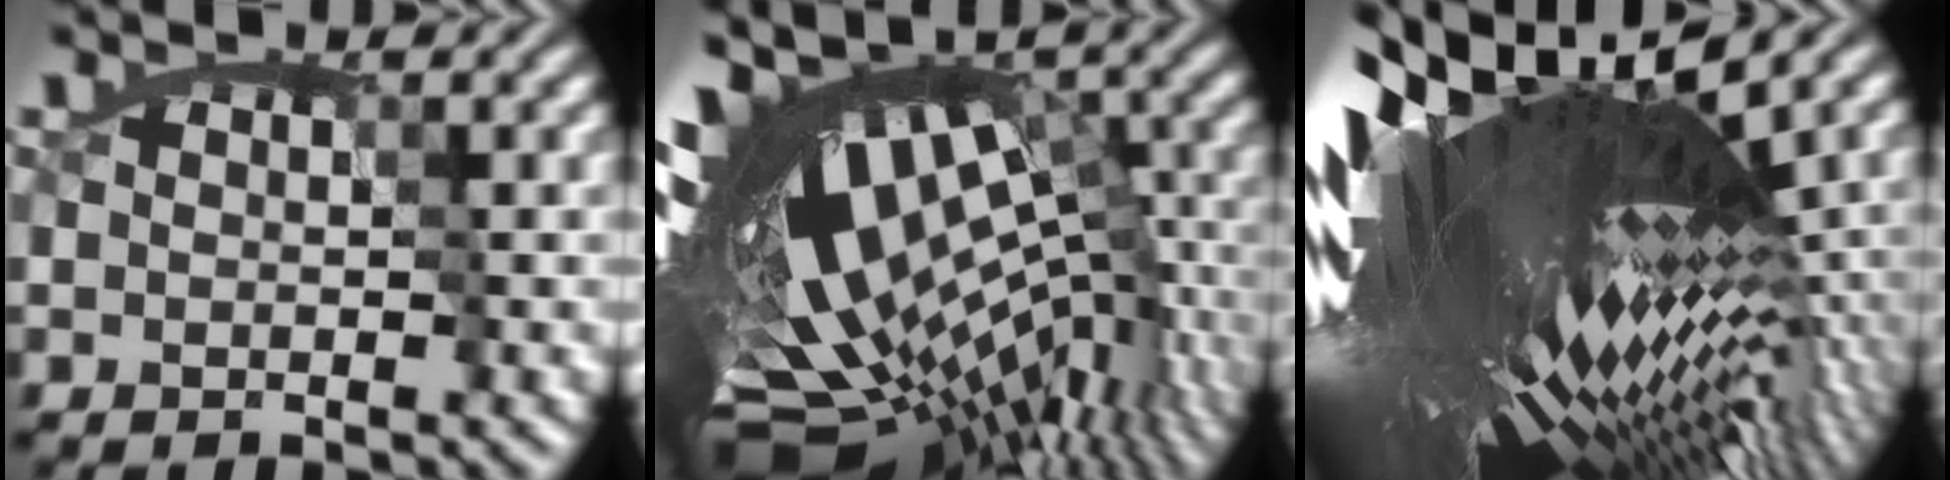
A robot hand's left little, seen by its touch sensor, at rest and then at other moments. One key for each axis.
{"total": 15.8, "fx": -1.7, "fy": 6.9, "fz": 14.2, "tx": -0.186, "ty": 0.000, "tz": 0.002}
{"total": 18.2, "fx": 1.4, "fy": 3.8, "fz": 17.7, "tx": -0.306, "ty": -0.019, "tz": 0.052}